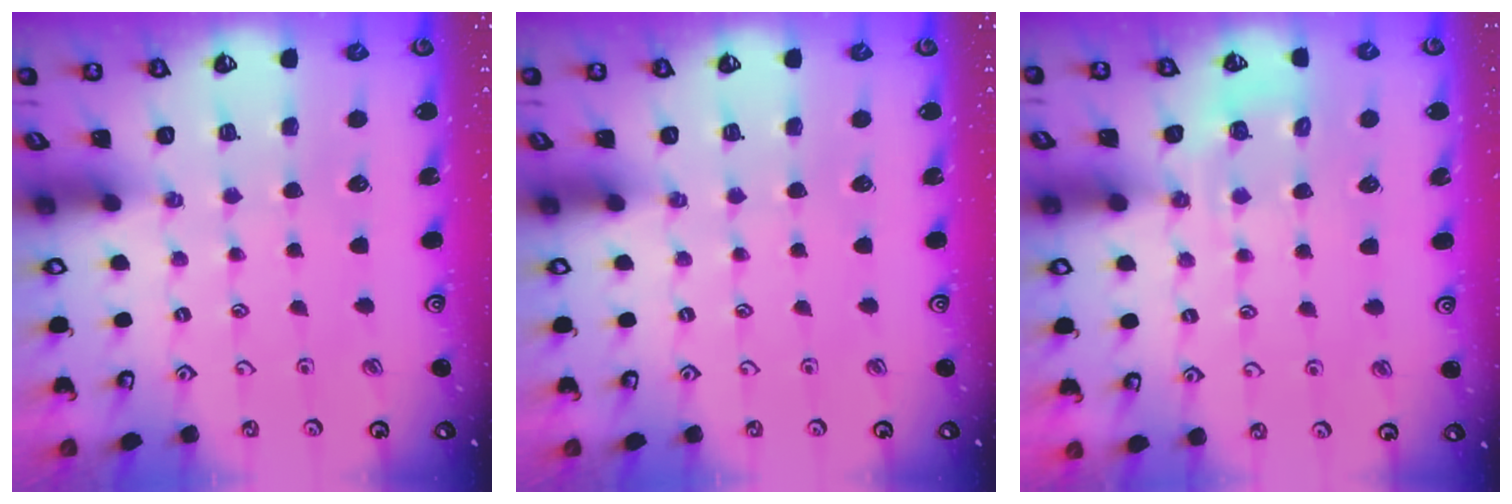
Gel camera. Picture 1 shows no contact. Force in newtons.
{"total": 0.0}
{"total": 5.9, "press": 5.8, "slide": 1.1}